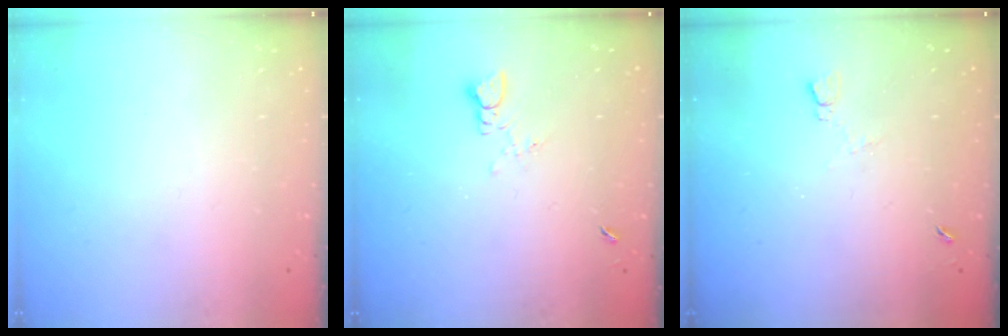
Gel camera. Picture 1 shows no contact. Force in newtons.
{"total": 1.3, "press": 1.3, "slide": 0.2}
{"total": 3.9, "press": 3.8, "slide": 0.7}